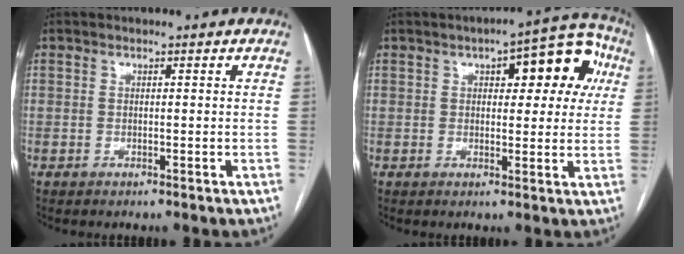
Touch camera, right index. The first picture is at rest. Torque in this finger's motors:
{"motor_torque": [0.29, 0.19, 0.11, 0.05]}